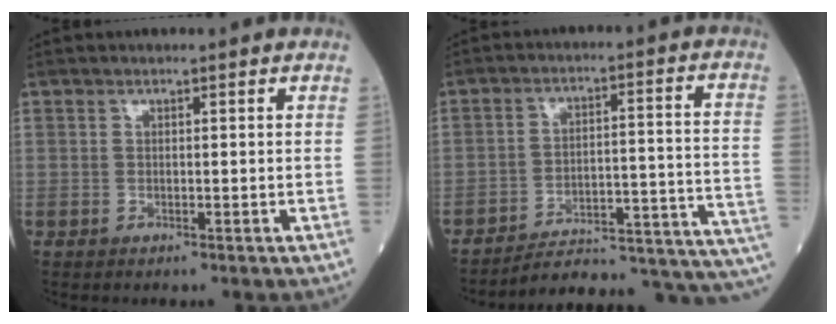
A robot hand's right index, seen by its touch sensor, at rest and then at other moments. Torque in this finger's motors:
{"motor_torque": [-0.72, -0.89, 0.00, 0.04]}